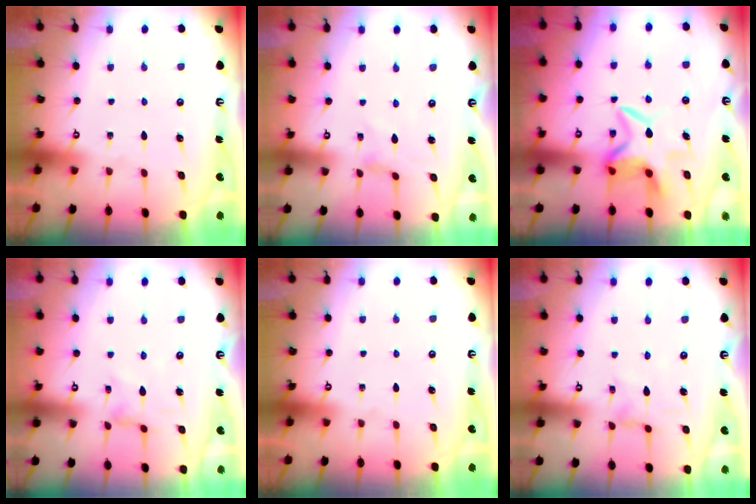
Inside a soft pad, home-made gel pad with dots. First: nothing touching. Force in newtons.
{"total": 0.0}
{"total": 7.0, "press": 6.9, "slide": 1.1}
{"total": 0.7, "press": 0.7, "slide": 0.3}
{"total": 0.0}
{"total": 0.7, "press": 0.7, "slide": 0.3}